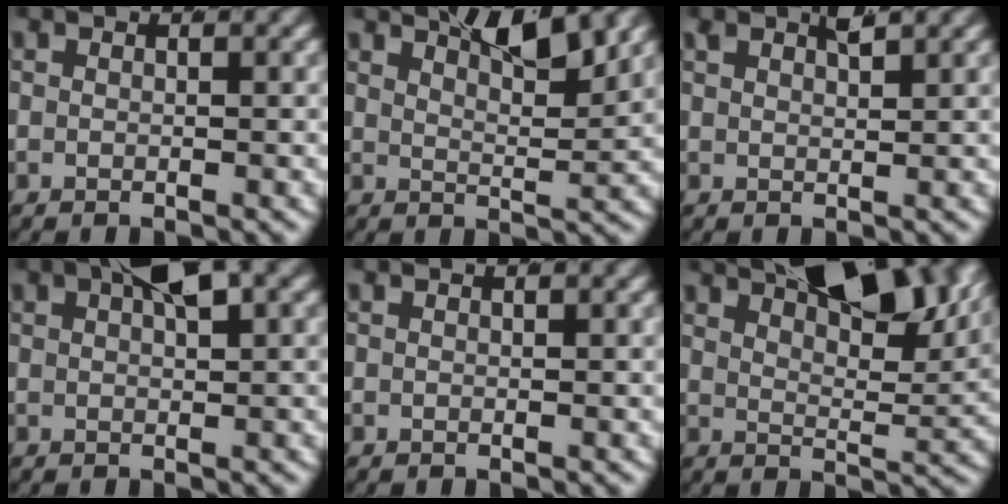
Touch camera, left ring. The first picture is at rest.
{"total": 6.2, "force": [4.7, 1.3, 3.9], "torque": [-0.054, -0.002, 0.079]}
{"total": 1.6, "force": [1.3, -0.5, 0.7], "torque": [-0.007, -0.002, 0.029]}
{"total": 4.1, "force": [2.2, 1.1, 3.3], "torque": [-0.049, 0.003, 0.037]}
{"total": 0.0}
{"total": 12.6, "force": [8.3, 4.5, 8.3], "torque": [-0.102, 0.020, 0.117]}